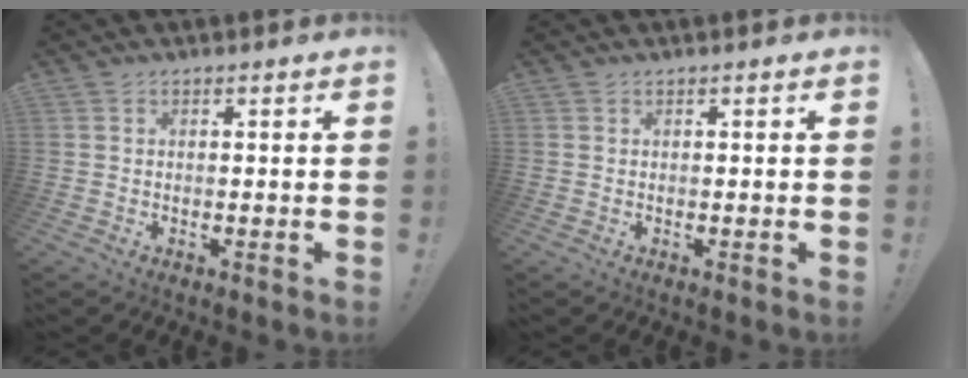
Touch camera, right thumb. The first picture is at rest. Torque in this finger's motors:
{"motor_torque": [-0.13, 0.13, 0.00, 0.00, 0.00]}